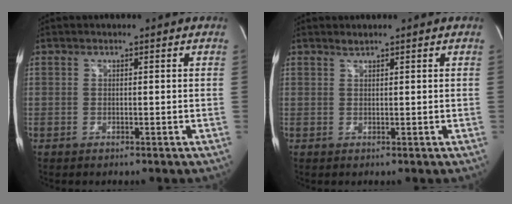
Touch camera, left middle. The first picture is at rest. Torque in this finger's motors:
{"motor_torque": [0.16, 0.05, -0.16, 0.00]}